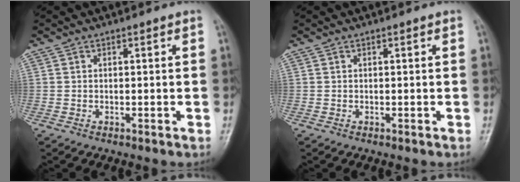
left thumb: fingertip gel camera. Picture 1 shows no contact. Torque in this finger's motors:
{"motor_torque": [0.00, 0.00, 0.03, -0.06, 0.00]}